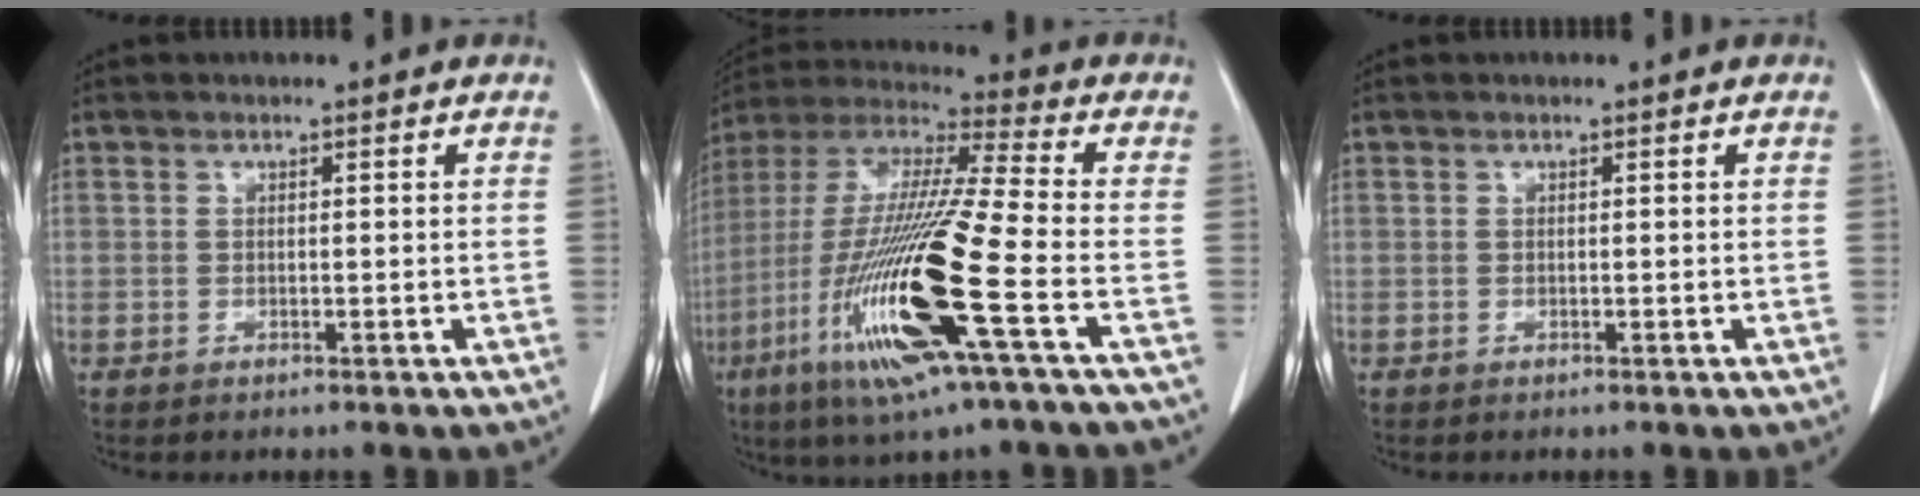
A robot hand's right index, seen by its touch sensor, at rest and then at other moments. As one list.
[{"total": 21.8, "force": [-7.7, 0.8, 20.4], "torque": [-0.440, -0.037, -0.152]}, {"total": 0.0}]